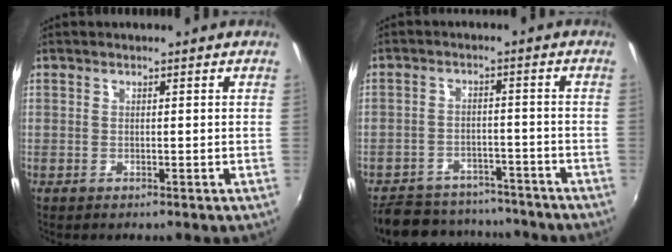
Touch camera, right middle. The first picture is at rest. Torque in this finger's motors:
{"motor_torque": [-0.11, -0.80, 0.09, 0.00]}